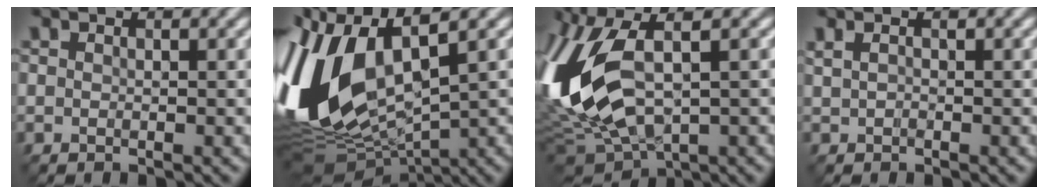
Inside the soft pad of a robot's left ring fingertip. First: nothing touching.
{"total": 13.8, "force": [1.1, 7.6, 11.4], "torque": [-0.261, 0.000, 0.024]}
{"total": 14.4, "force": [0.8, 7.1, 12.5], "torque": [-0.301, -0.004, 0.027]}
{"total": 0.7, "force": [0.3, 0.3, 0.6], "torque": [-0.015, 0.001, 0.007]}